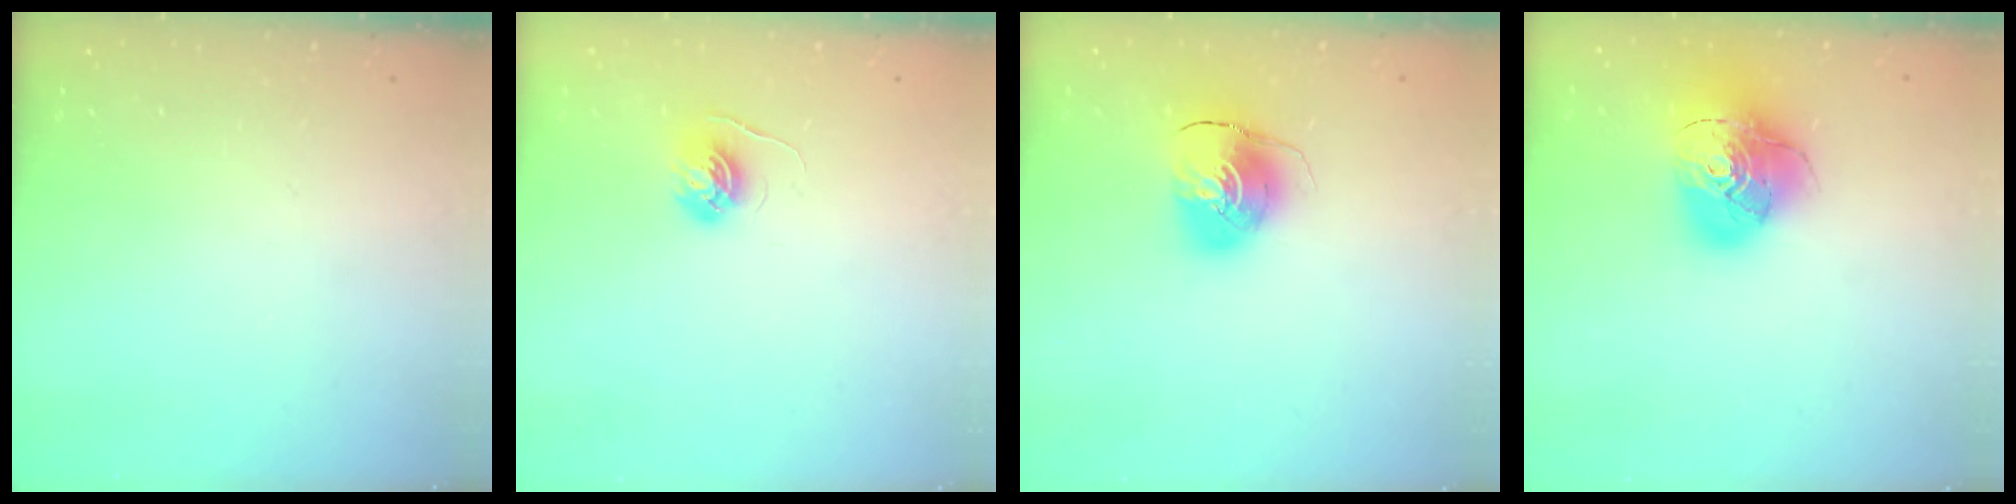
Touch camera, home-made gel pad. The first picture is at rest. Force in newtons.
{"total": 4.3, "press": 4.3, "slide": 0.5}
{"total": 10.1, "press": 10.1, "slide": 0.7}
{"total": 20.1, "press": 20.0, "slide": 2.6}